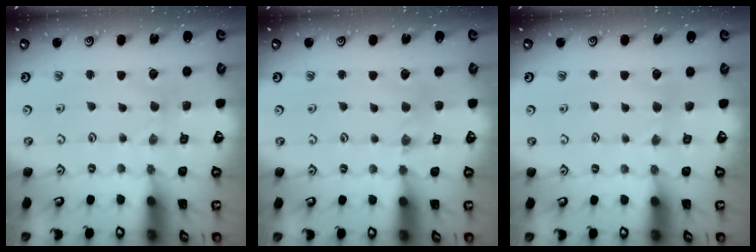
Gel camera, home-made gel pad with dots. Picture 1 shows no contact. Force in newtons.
{"total": 2.6, "press": 2.5, "slide": 0.4}
{"total": 1.9, "press": 1.9, "slide": 0.3}